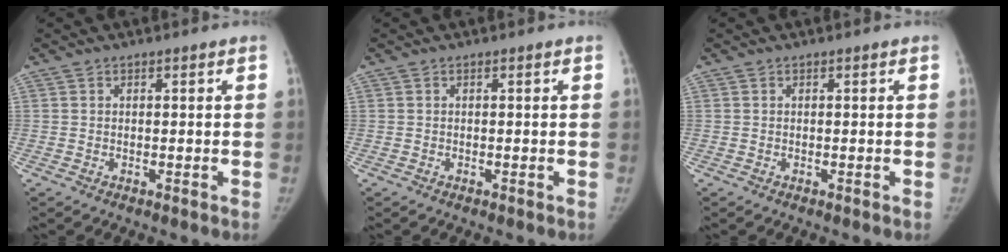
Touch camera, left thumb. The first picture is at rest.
{"total": 0.0}
{"total": 0.0}